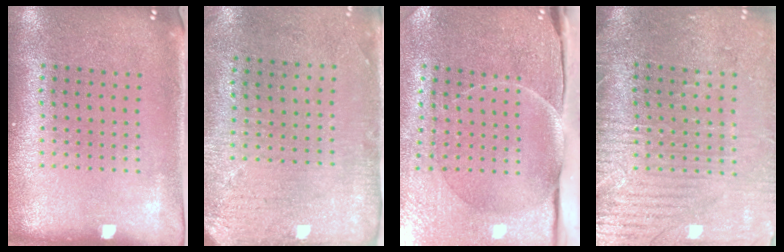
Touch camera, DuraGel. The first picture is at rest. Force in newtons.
{"total": 2.9, "press": 2.4, "slide": 1.7}
{"total": 4.5, "press": 3.8, "slide": 2.3}
{"total": 3.5, "press": 3.3, "slide": 1.3}